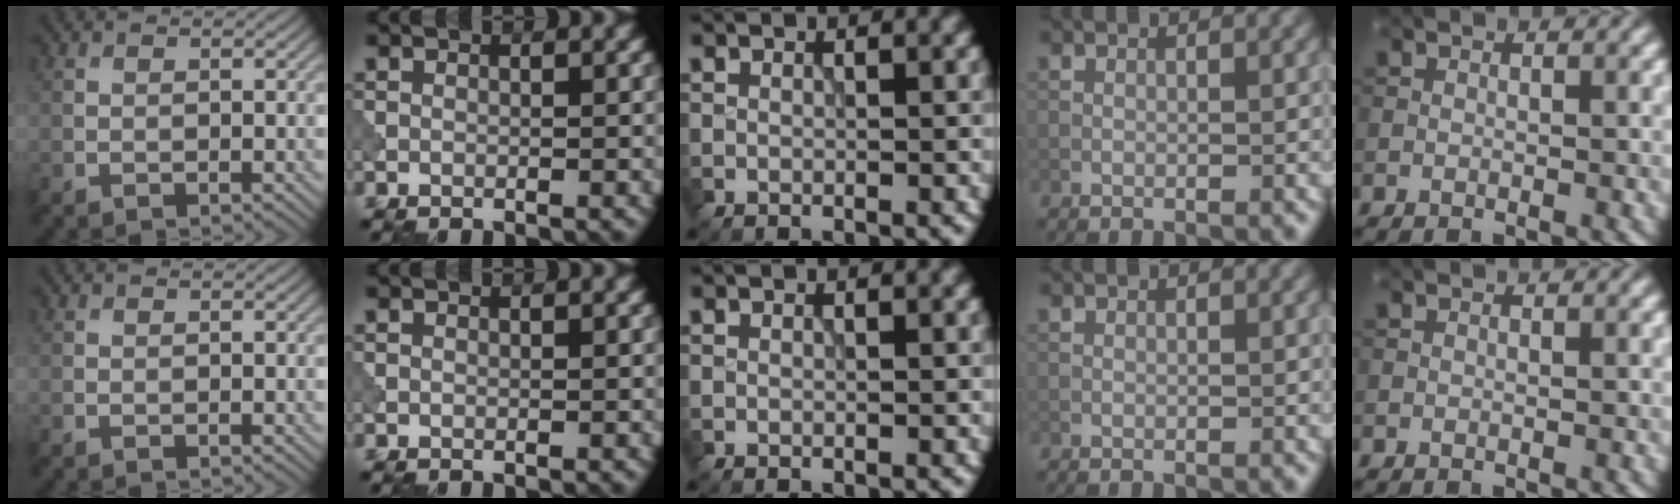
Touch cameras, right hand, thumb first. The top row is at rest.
{}